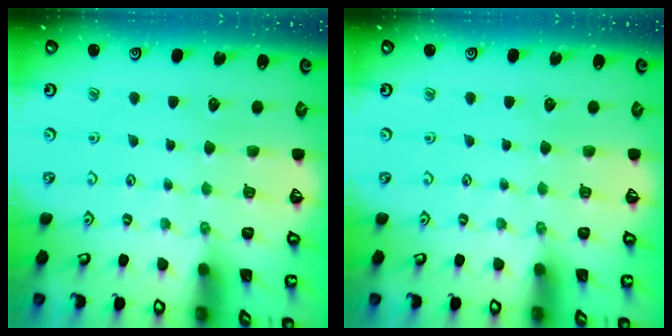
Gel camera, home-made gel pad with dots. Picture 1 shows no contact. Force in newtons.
{"total": 0.0}